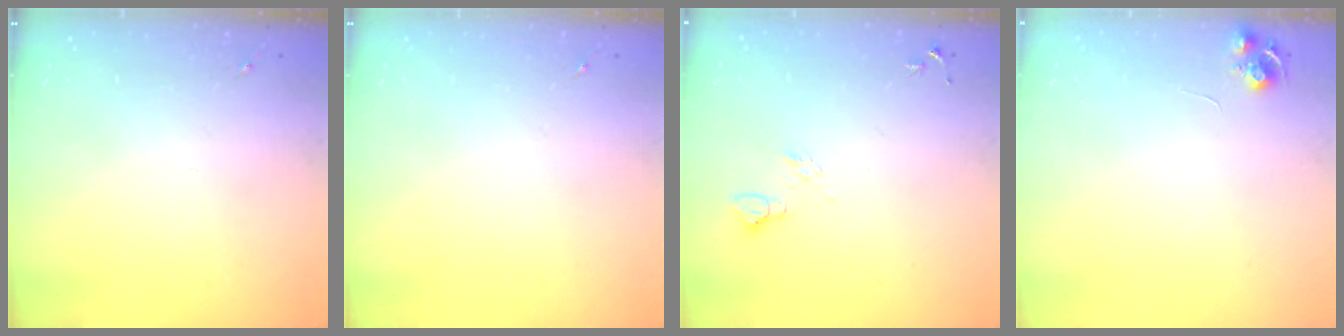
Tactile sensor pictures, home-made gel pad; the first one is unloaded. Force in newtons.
{"total": 0.0}
{"total": 6.6, "press": 6.5, "slide": 0.8}
{"total": 6.8, "press": 6.7, "slide": 0.9}